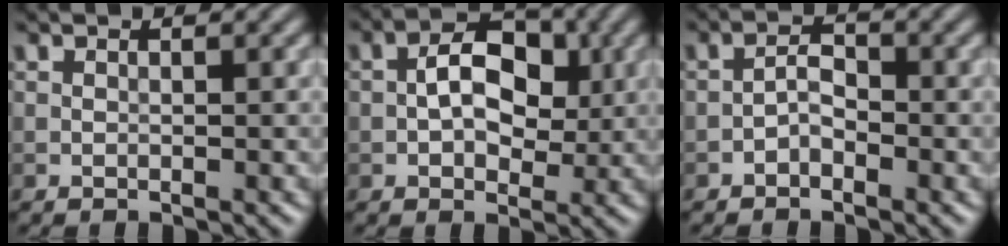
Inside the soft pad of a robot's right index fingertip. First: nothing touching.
{"total": 5.8, "force": [0.2, 3.6, 4.5], "torque": [-0.066, 0.005, -0.002]}
{"total": 1.7, "force": [-1.0, 0.8, 1.1], "torque": [-0.016, 0.009, -0.022]}